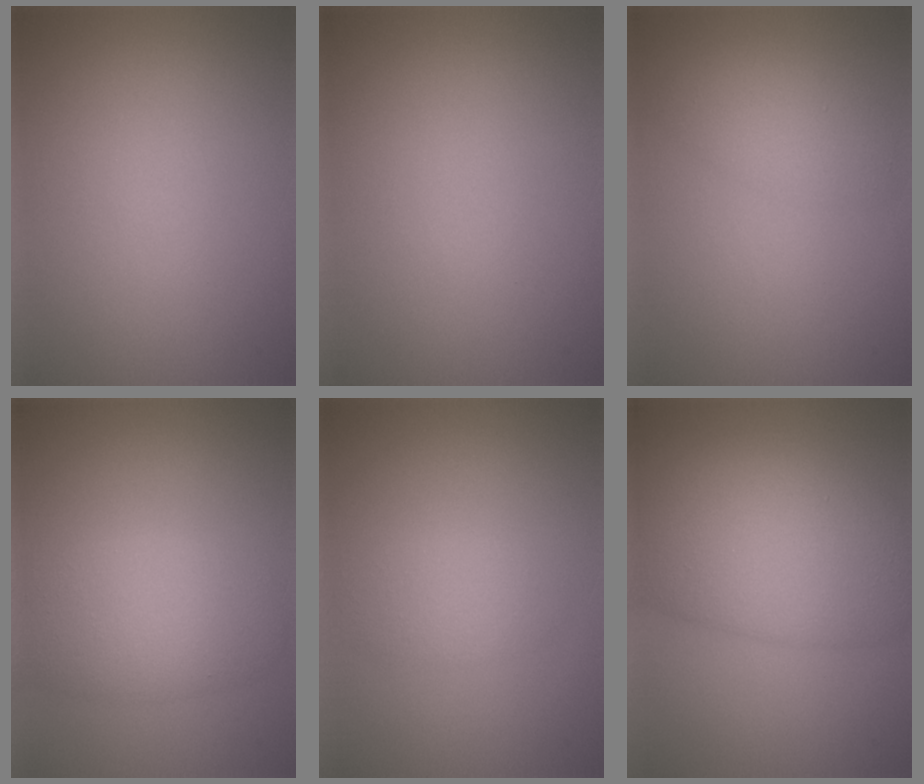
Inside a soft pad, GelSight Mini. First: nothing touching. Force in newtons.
{"total": 0.0}
{"total": 2.5, "press": 2.5, "slide": 0.1}
{"total": 4.8, "press": 4.8, "slide": 0.1}
{"total": 2.0, "press": 2.0, "slide": 0.0}
{"total": 9.4, "press": 9.3, "slide": 0.4}